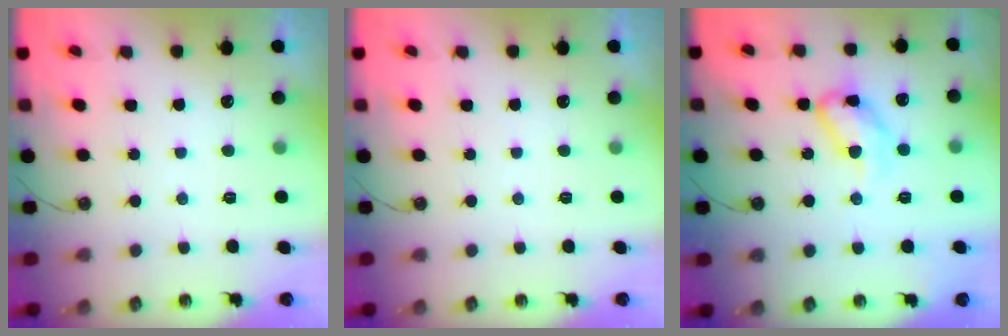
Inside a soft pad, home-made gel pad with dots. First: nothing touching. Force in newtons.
{"total": 0.0}
{"total": 12.5, "press": 12.5, "slide": 0.5}